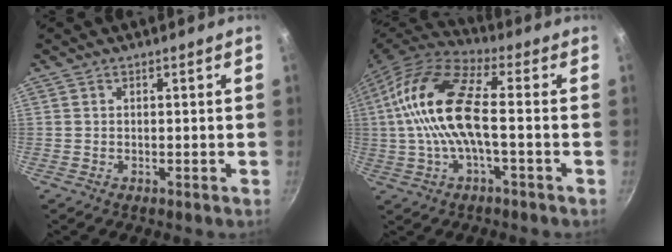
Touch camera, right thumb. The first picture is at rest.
{"total": 15.9, "force": [-0.4, 6.3, 14.6], "torque": [-0.293, 0.032, -0.023]}